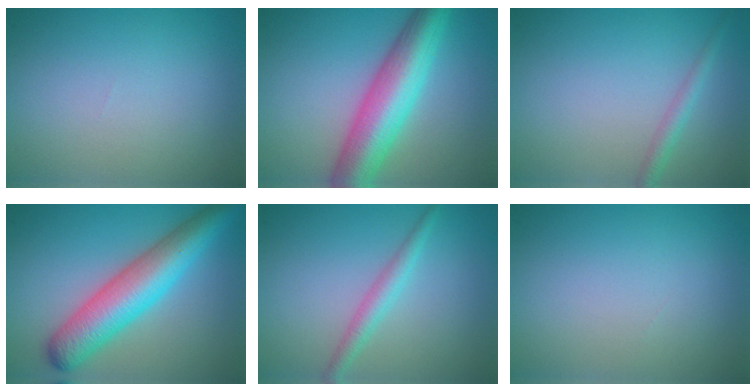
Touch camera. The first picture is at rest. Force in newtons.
{"total": 7.9, "press": 7.9, "slide": 0.3}
{"total": 1.5, "press": 1.5, "slide": 0.0}
{"total": 7.4, "press": 7.4, "slide": 0.1}
{"total": 1.9, "press": 1.9, "slide": 0.0}
{"total": 0.0}